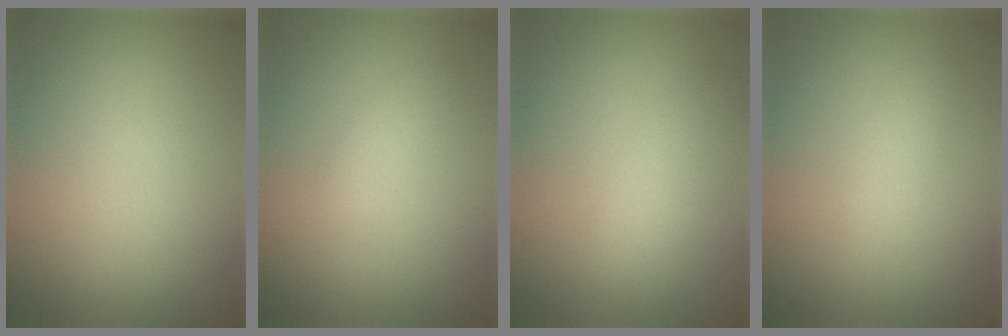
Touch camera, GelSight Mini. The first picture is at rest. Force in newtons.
{"total": 1.4, "press": 1.4, "slide": 0.1}
{"total": 3.0, "press": 3.0, "slide": 0.1}
{"total": 1.5, "press": 1.5, "slide": 0.1}